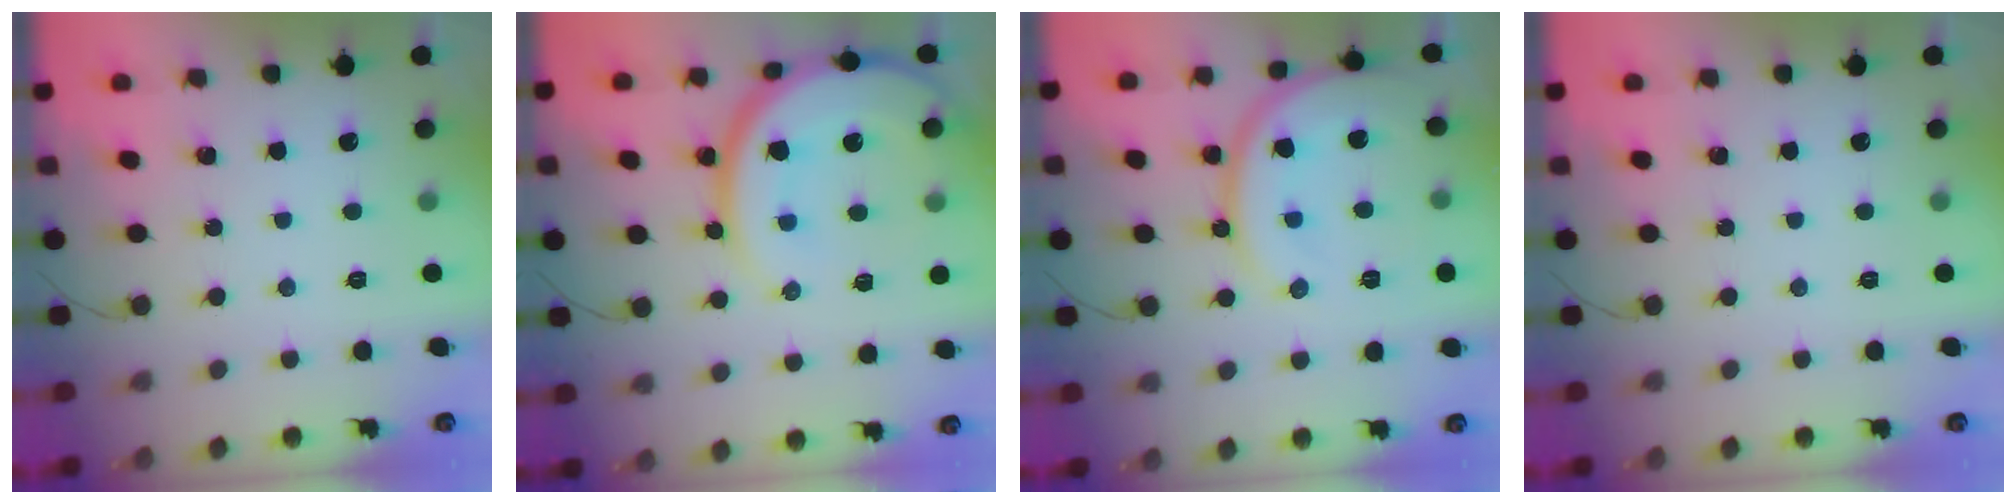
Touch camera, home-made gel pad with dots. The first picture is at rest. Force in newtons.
{"total": 19.7, "press": 19.6, "slide": 1.7}
{"total": 15.7, "press": 15.6, "slide": 1.5}
{"total": 0.0}